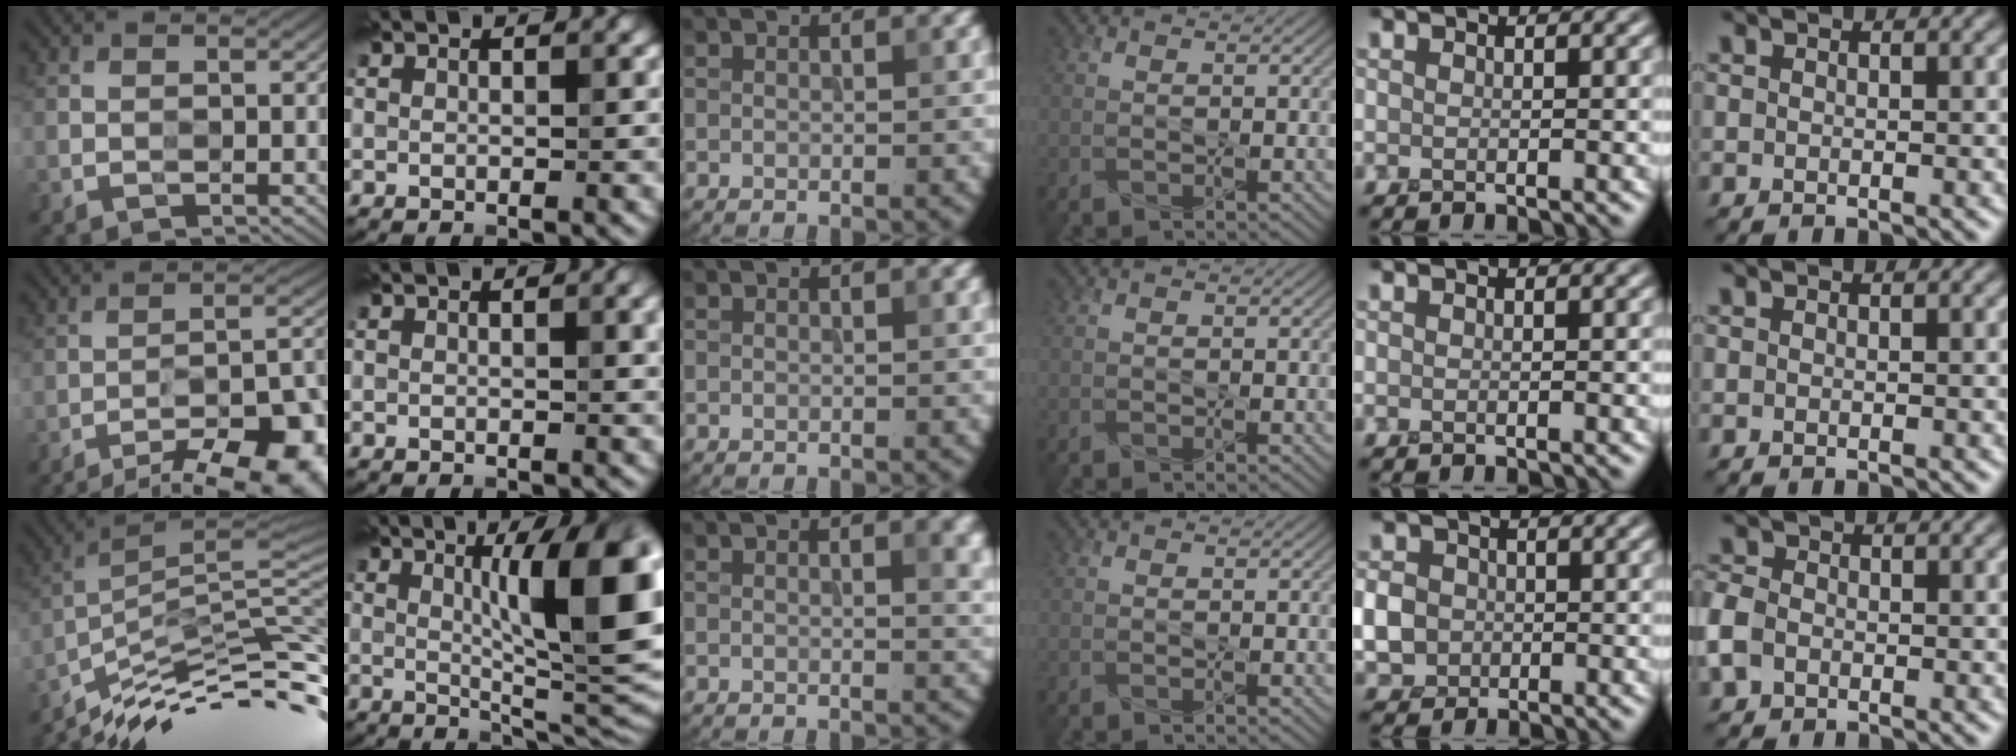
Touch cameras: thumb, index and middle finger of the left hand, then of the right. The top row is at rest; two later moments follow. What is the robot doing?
{"motion": "press", "object": "syringe"}